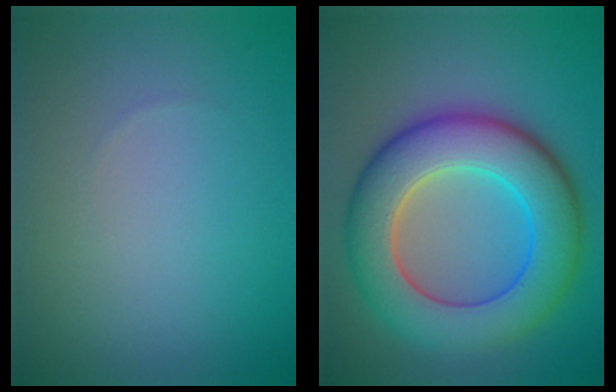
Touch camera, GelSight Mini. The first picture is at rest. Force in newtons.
{"total": 10.1, "press": 10.1, "slide": 0.7}